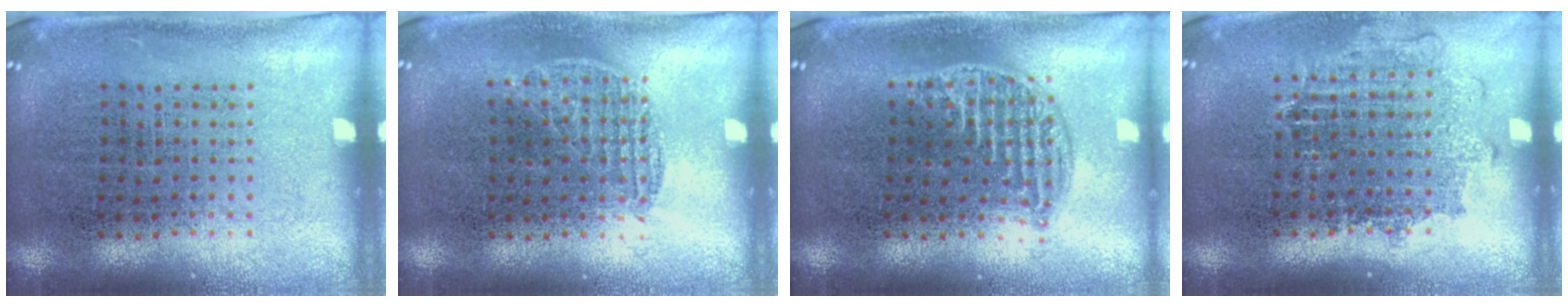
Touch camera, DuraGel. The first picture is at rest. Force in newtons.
{"total": 0.8, "press": 0.6, "slide": 0.5}
{"total": 1.2, "press": 1.1, "slide": 0.5}
{"total": 1.1, "press": 1.0, "slide": 0.5}